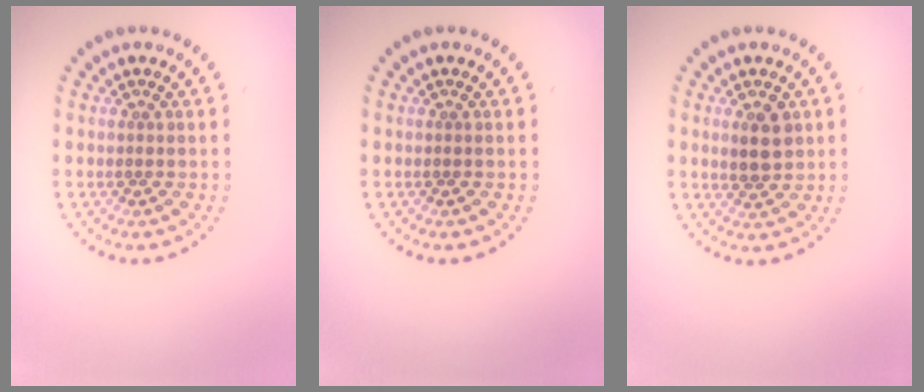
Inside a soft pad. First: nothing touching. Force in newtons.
{"total": 0.0}
{"total": 2.8, "press": 2.7, "slide": 0.7}